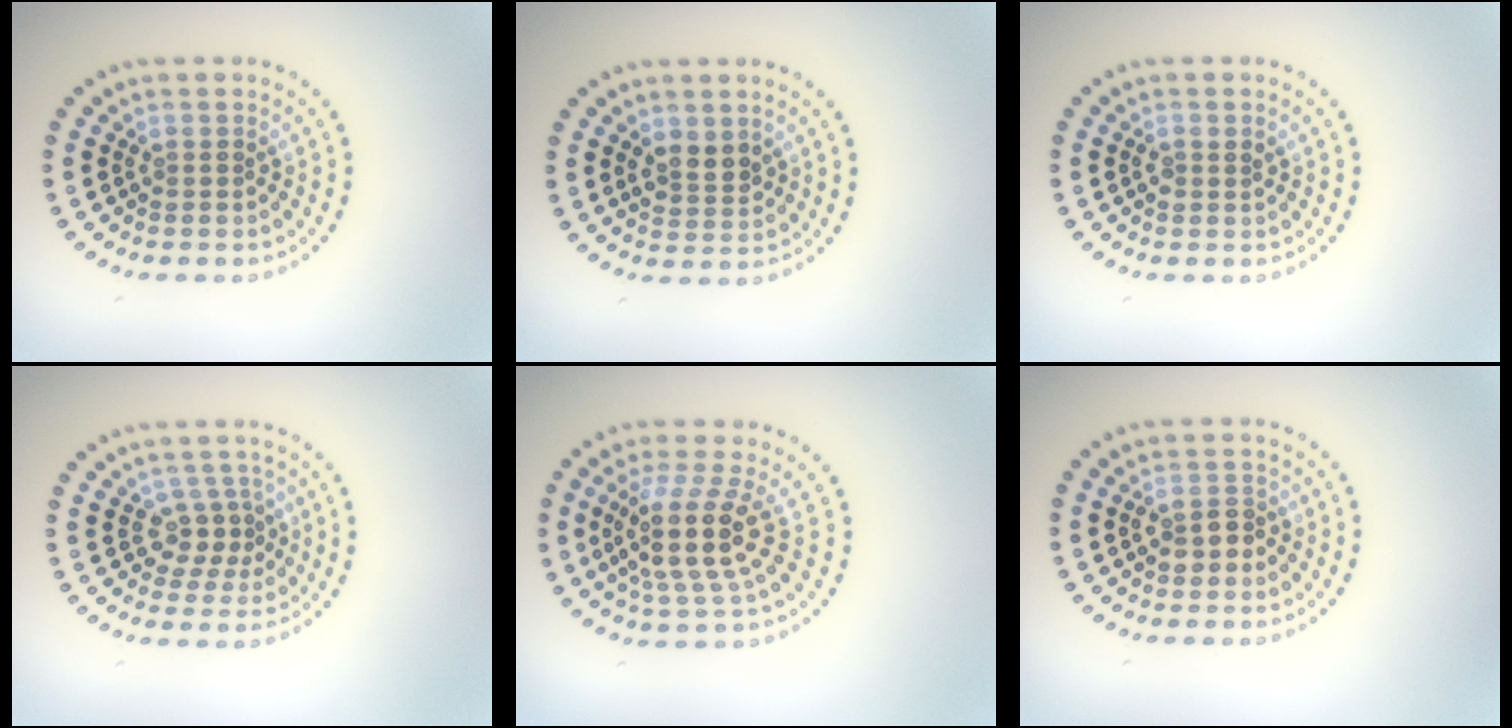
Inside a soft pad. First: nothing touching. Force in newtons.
{"total": 2.2, "press": 2.1, "slide": 0.6}
{"total": 1.0, "press": 0.9, "slide": 0.3}
{"total": 2.5, "press": 2.0, "slide": 1.5}
{"total": 4.9, "press": 3.9, "slide": 3.0}
{"total": 2.1, "press": 2.0, "slide": 0.6}